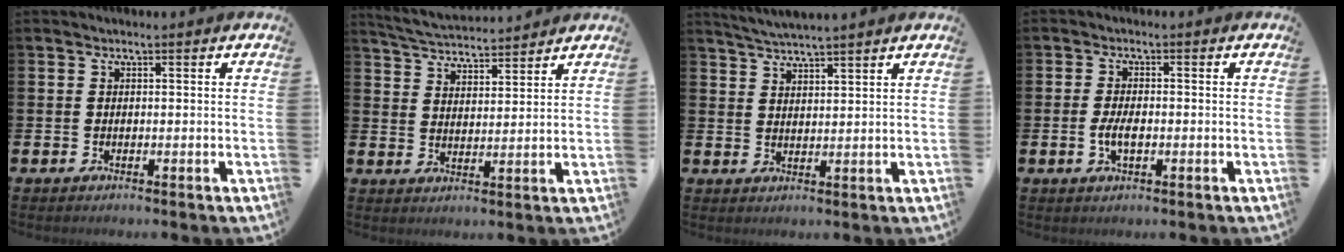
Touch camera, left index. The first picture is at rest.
{"total": 4.8, "force": [4.8, 0.4, 0.2], "torque": [-0.021, -0.029, 0.086]}
{"total": 3.4, "force": [3.4, -0.5, 0.2], "torque": [-0.017, -0.012, 0.063]}
{"total": 2.9, "force": [-0.6, 1.3, 2.5], "torque": [-0.040, -0.001, -0.012]}